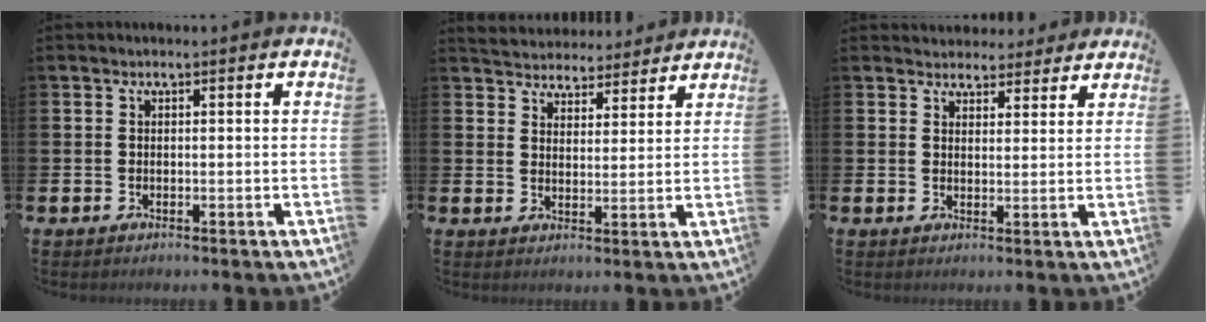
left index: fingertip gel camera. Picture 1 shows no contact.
{"total": 4.4, "force": [4.2, 1.1, -0.5], "torque": [-0.008, -0.029, 0.074]}
{"total": 3.7, "force": [3.4, 1.3, -0.2], "torque": [0.003, -0.018, 0.062]}